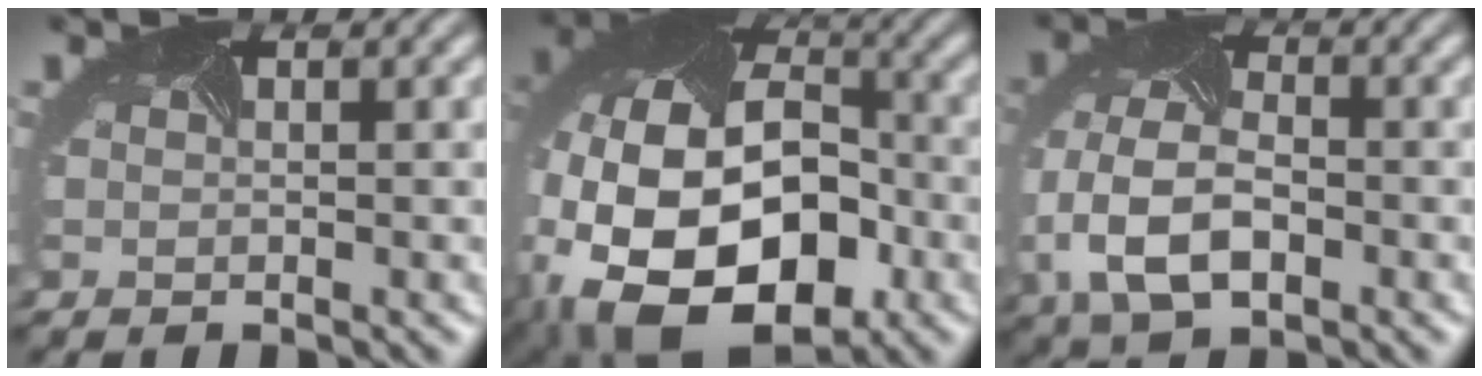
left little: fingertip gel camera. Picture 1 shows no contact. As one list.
[{"total": 17.1, "force": [-6.2, 11.3, 11.2], "torque": [-0.229, -0.035, -0.100]}, {"total": 7.3, "force": [-2.1, 4.4, 5.4], "torque": [-0.128, -0.007, -0.046]}]